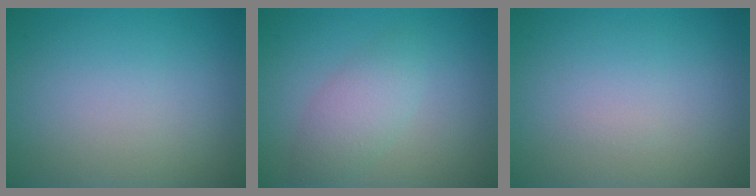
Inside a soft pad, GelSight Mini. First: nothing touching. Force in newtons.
{"total": 2.7, "press": 2.7, "slide": 0.1}
{"total": 0.0}